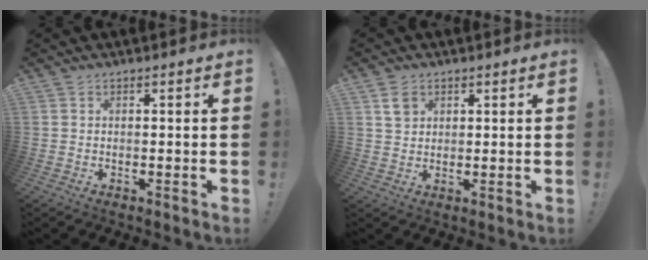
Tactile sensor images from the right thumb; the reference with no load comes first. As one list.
[{"total": 4.1, "force": [2.1, 3.1, 1.7], "torque": [-0.020, -0.002, 0.038]}]